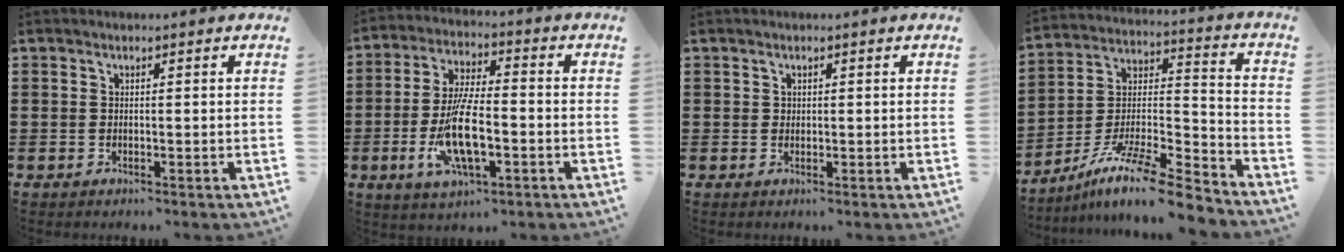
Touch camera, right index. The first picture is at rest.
{"total": 10.9, "force": [-2.9, 3.5, 9.9], "torque": [-0.207, -0.013, -0.053]}
{"total": 0.7, "force": [0.3, 0.6, 0.1], "torque": [-0.004, 0.003, 0.007]}
{"total": 11.7, "force": [-9.5, 1.6, 6.7], "torque": [-0.116, 0.017, -0.182]}